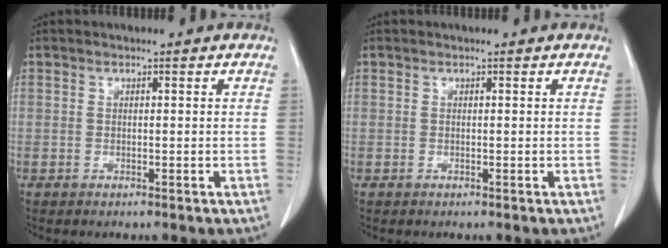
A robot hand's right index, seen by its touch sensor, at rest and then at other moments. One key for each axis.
{"total": 0.0}